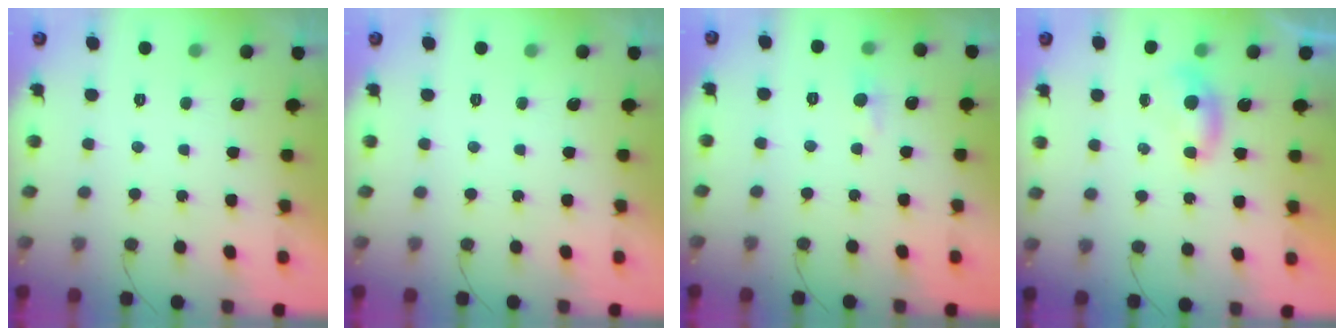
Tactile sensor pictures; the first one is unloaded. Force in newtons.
{"total": 0.0}
{"total": 6.3, "press": 6.3, "slide": 0.9}
{"total": 4.8, "press": 4.7, "slide": 0.6}